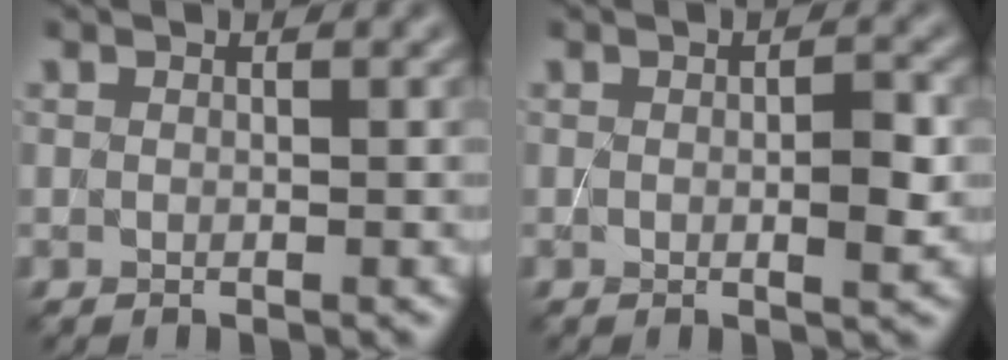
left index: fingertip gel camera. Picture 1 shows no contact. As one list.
[{"total": 2.2, "force": [0.0, 0.5, 2.1], "torque": [-0.035, -0.004, 0.000]}]